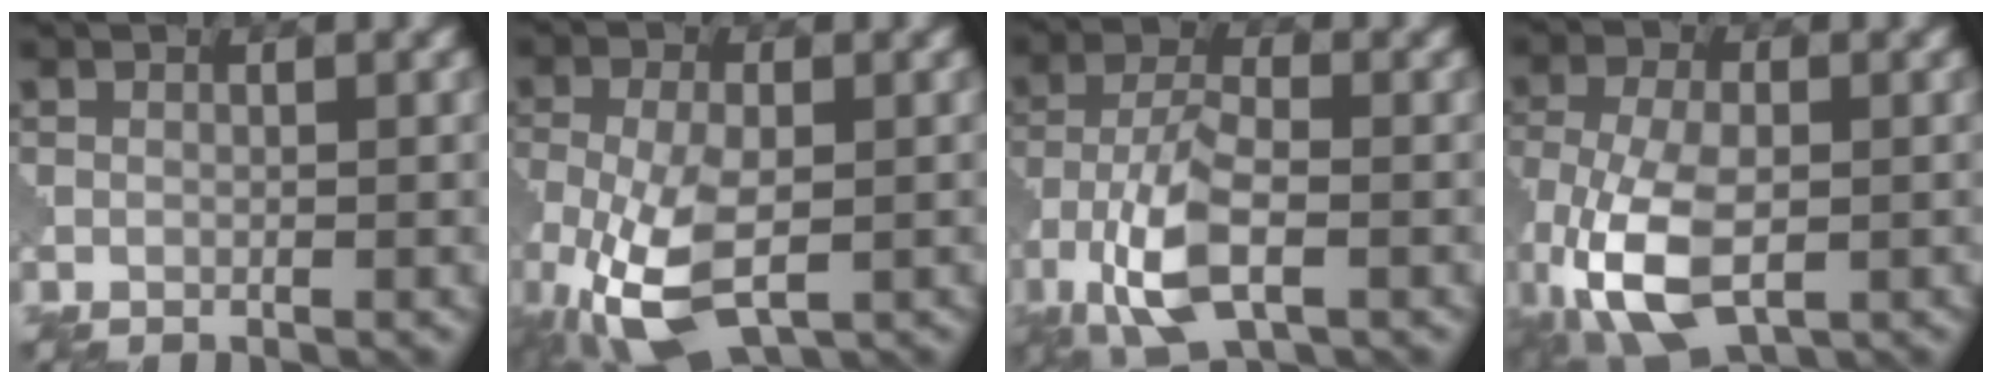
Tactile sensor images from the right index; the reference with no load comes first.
{"total": 9.3, "force": [-4.0, 4.4, 7.3], "torque": [-0.165, -0.021, -0.073]}
{"total": 7.6, "force": [-3.4, 3.0, 6.1], "torque": [-0.127, 0.001, -0.073]}
{"total": 10.0, "force": [-4.0, 5.1, 7.6], "torque": [-0.176, -0.018, -0.075]}